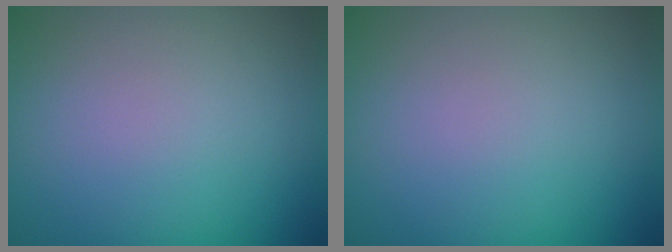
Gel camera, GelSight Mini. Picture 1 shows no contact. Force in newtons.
{"total": 0.0}